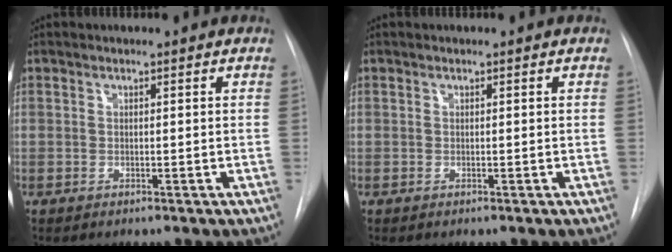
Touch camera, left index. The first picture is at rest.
{"total": 0.0}